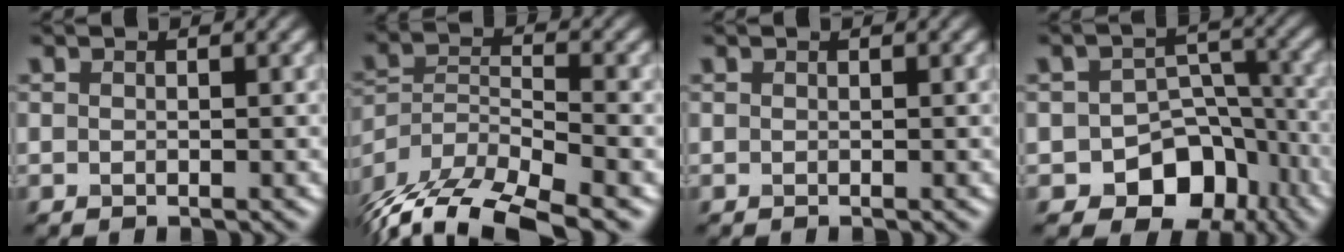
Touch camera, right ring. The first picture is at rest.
{"total": 11.6, "force": [-9.6, 3.7, 5.4], "torque": [-0.095, -0.008, -0.160]}
{"total": 0.0}
{"total": 7.7, "force": [-3.9, 5.6, 3.5], "torque": [-0.030, 0.005, -0.063]}